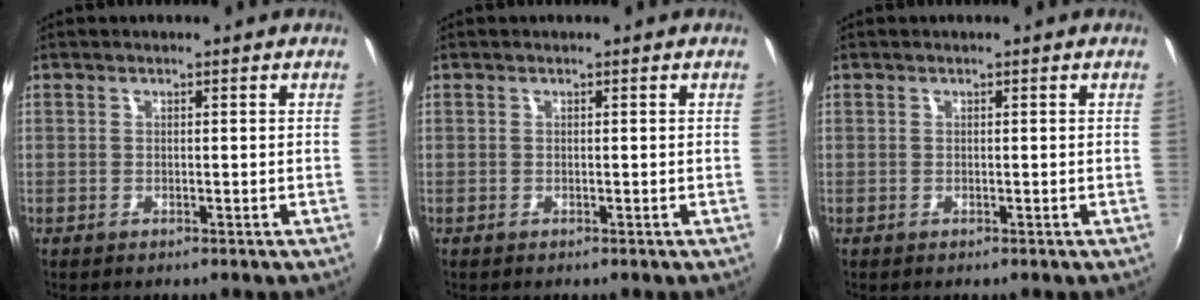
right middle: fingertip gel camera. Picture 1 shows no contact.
{"total": 0.0}
{"total": 0.0}